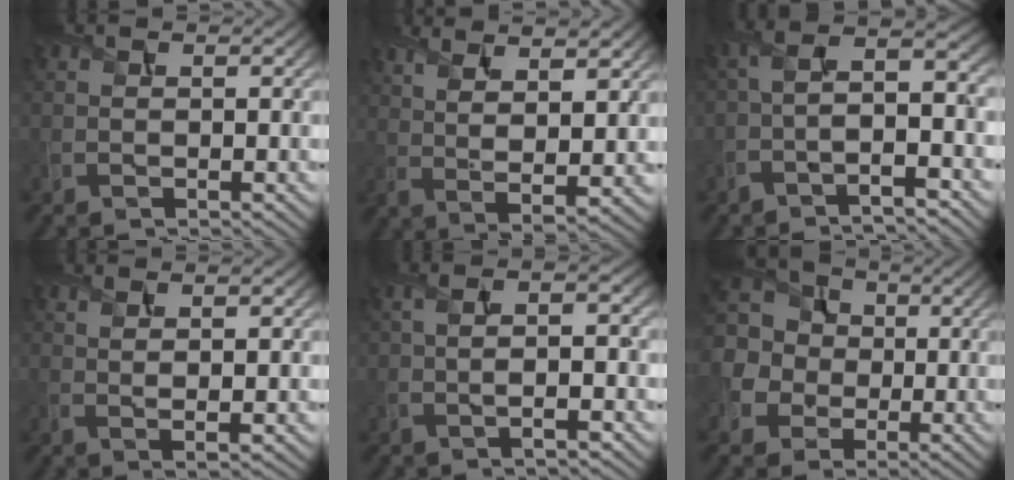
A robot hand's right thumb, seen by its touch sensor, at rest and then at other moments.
{"total": 9.0, "force": [4.9, 2.5, 7.2], "torque": [-0.139, 0.010, 0.077]}
{"total": 8.3, "force": [-2.9, 2.5, 7.4], "torque": [-0.138, 0.015, -0.062]}
{"total": 2.9, "force": [0.7, 0.5, 2.8], "torque": [-0.053, 0.002, 0.016]}
{"total": 4.4, "force": [-0.8, 1.2, 4.1], "torque": [-0.077, 0.001, -0.013]}
{"total": 10.9, "force": [0.8, 9.6, 5.0], "torque": [-0.168, 0.013, -0.019]}